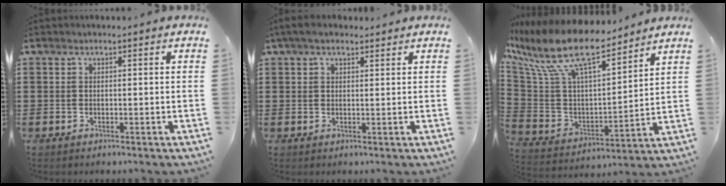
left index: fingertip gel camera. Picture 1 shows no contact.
{"total": 2.9, "force": [2.0, 1.2, 1.8], "torque": [-0.040, 0.008, 0.038]}
{"total": 13.5, "force": [9.8, 3.7, 8.4], "torque": [-0.209, -0.058, 0.169]}